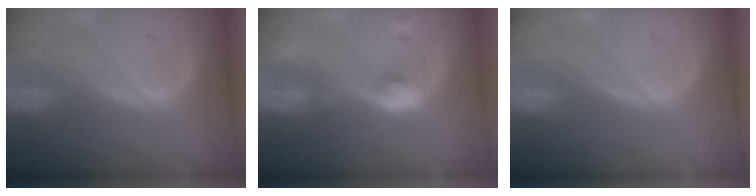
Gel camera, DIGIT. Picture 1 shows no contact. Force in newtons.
{"total": 4.3, "press": 4.0, "slide": 1.6}
{"total": 0.0}